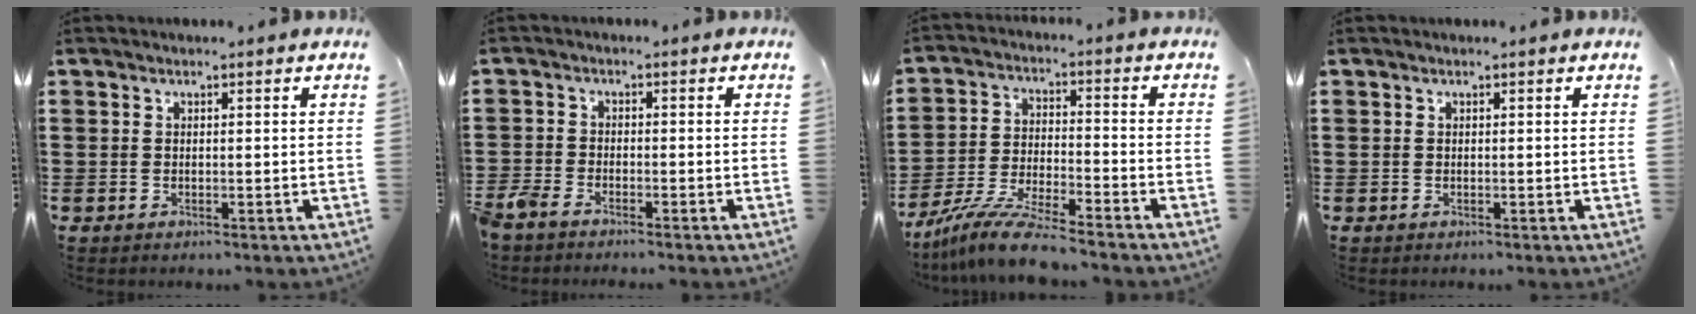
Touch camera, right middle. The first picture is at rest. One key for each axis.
{"total": 2.7, "fx": -2.5, "fy": 0.6, "fz": 0.9, "tx": -0.046, "ty": -0.008, "tz": -0.060}
{"total": 9.0, "fx": -8.1, "fy": 0.2, "fz": 3.8, "tx": -0.077, "ty": 0.002, "tz": -0.158}
{"total": 0.0}